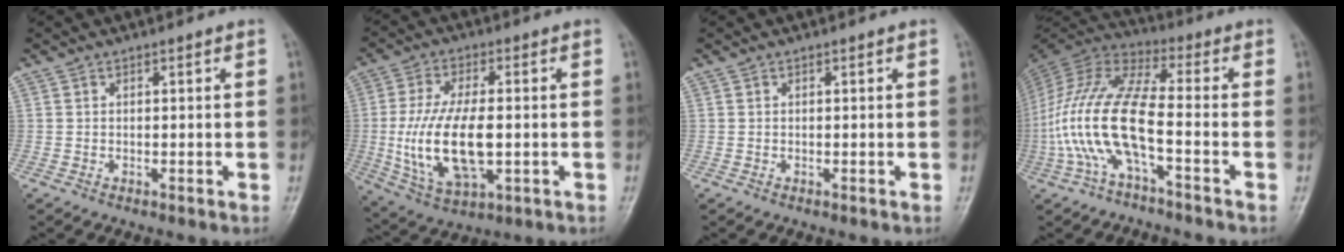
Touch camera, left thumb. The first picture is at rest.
{"total": 15.9, "force": [-1.6, 7.6, 13.9], "torque": [-0.274, -0.003, -0.019]}
{"total": 0.0}
{"total": 15.8, "force": [-4.8, 4.8, 14.2], "torque": [-0.319, 0.046, -0.099]}